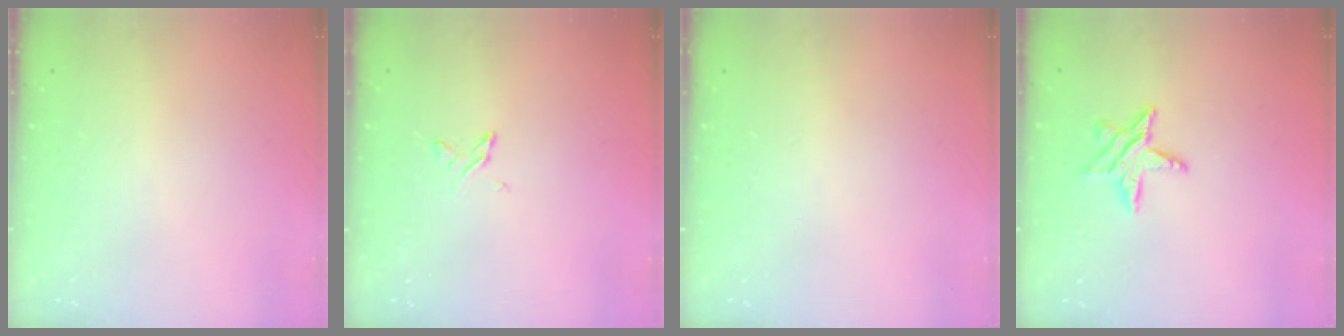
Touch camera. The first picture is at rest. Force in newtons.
{"total": 3.0, "press": 2.9, "slide": 0.4}
{"total": 0.0}
{"total": 7.9, "press": 7.9, "slide": 0.5}